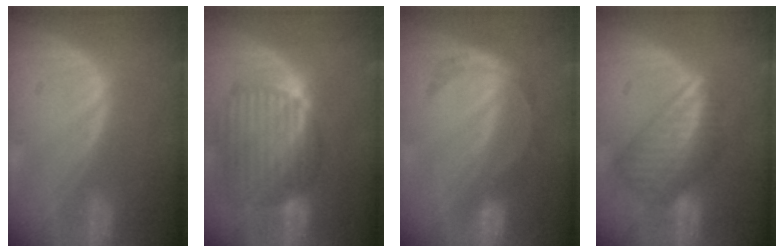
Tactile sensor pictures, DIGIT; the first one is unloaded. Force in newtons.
{"total": 10.6, "press": 9.0, "slide": 5.6}
{"total": 5.6, "press": 4.8, "slide": 2.9}
{"total": 8.6, "press": 7.6, "slide": 4.0}